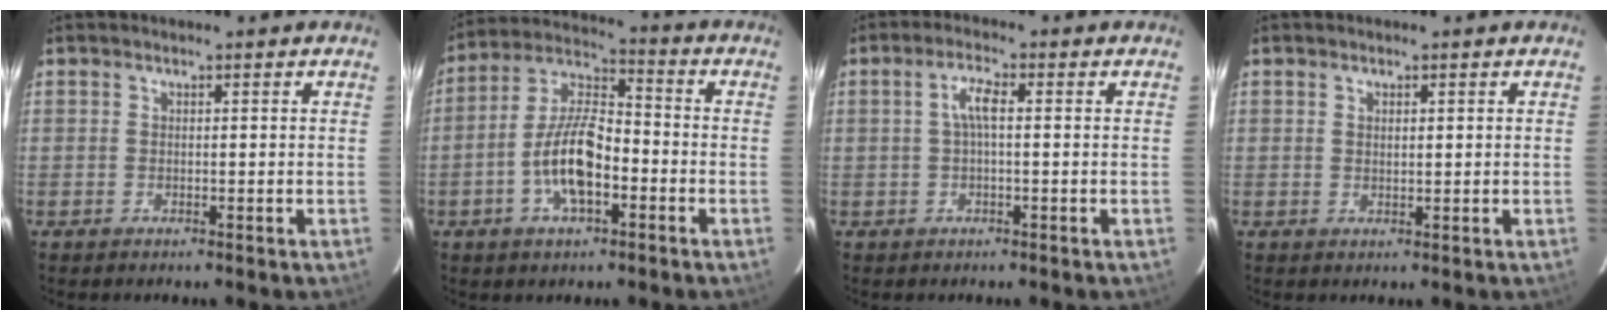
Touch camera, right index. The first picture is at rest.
{"total": 11.9, "force": [-4.1, 4.7, 10.2], "torque": [-0.210, 0.008, -0.075]}
{"total": 3.3, "force": [0.2, 0.7, 3.3], "torque": [-0.065, 0.009, 0.003]}
{"total": 1.2, "force": [0.5, 0.6, 0.9], "torque": [-0.015, 0.002, 0.010]}